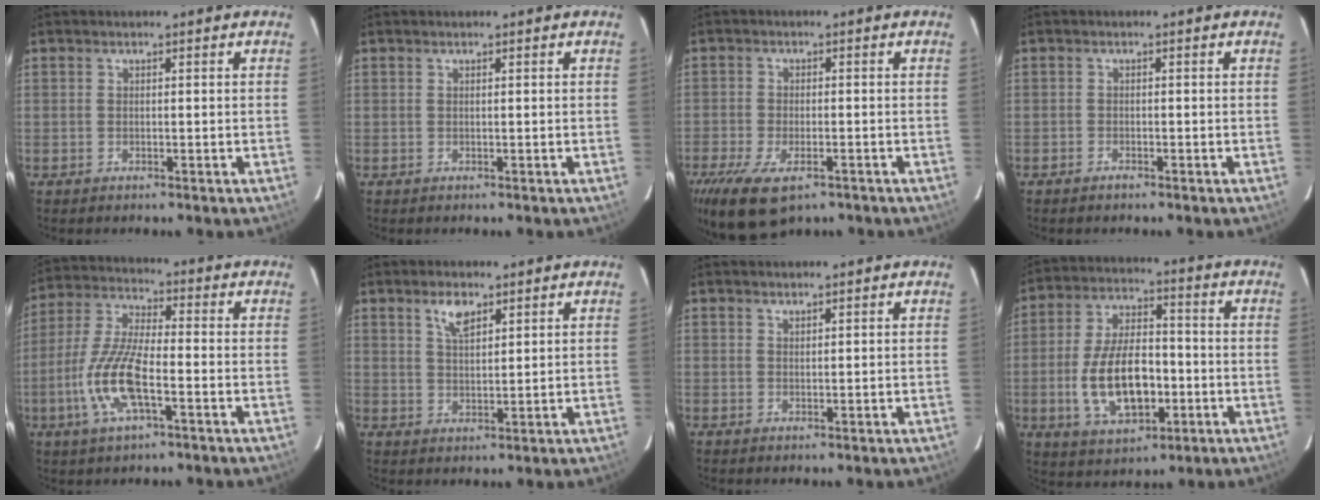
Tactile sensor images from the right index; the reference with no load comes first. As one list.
[{"total": 0.0}, {"total": 11.7, "force": [-7.2, 5.2, 7.6], "torque": [-0.174, -0.043, -0.120]}, {"total": 0.9, "force": [-0.8, 0.3, 0.1], "torque": [-0.002, -0.001, -0.017]}, {"total": 12.4, "force": [-4.2, 3.6, 11.1], "torque": [-0.242, -0.004, -0.085]}, {"total": 4.5, "force": [2.9, 1.8, 3.0], "torque": [-0.051, 0.001, 0.053]}, {"total": 0.9, "force": [0.8, 0.2, 0.1], "torque": [-0.001, -0.001, 0.016]}, {"total": 14.6, "force": [-3.4, 7.5, 12.0], "torque": [-0.242, 0.004, -0.045]}]